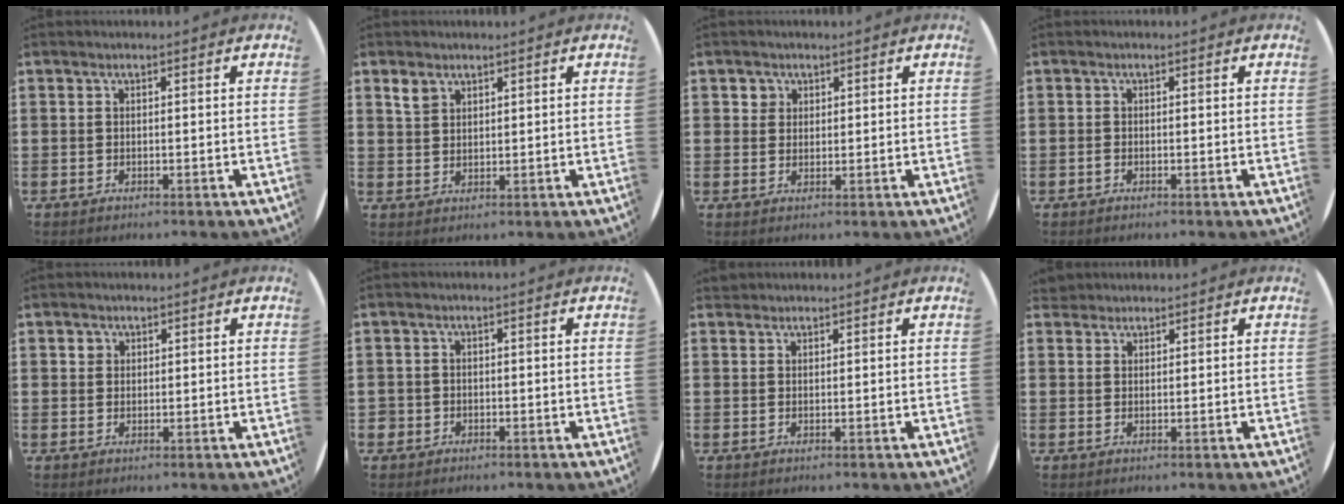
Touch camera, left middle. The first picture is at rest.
{"total": 2.3, "force": [1.8, 1.3, 0.7], "torque": [-0.009, 0.000, 0.033]}
{"total": 1.9, "force": [1.2, 1.4, 0.1], "torque": [0.010, -0.003, 0.021]}
{"total": 0.0}
{"total": 1.2, "force": [0.8, 0.9, 0.0], "torque": [0.006, -0.001, 0.015]}
{"total": 1.0, "force": [-0.4, 0.9, 0.0], "torque": [-0.001, 0.007, -0.011]}
{"total": 0.7, "force": [0.7, 0.3, -0.1], "torque": [0.001, 0.002, 0.014]}
{"total": 1.5, "force": [1.4, 0.5, -0.1], "torque": [-0.002, 0.004, 0.028]}